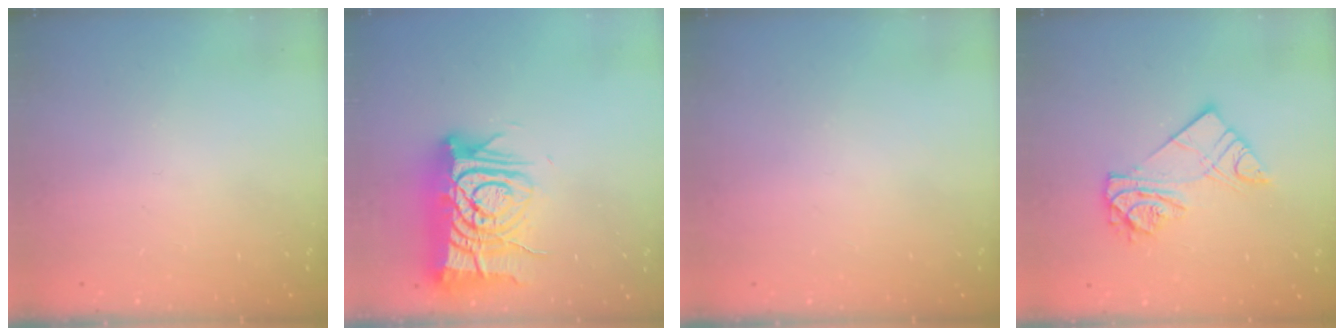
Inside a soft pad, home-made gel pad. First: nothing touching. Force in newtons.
{"total": 17.2, "press": 17.2, "slide": 1.5}
{"total": 0.0}
{"total": 11.3, "press": 11.2, "slide": 0.9}